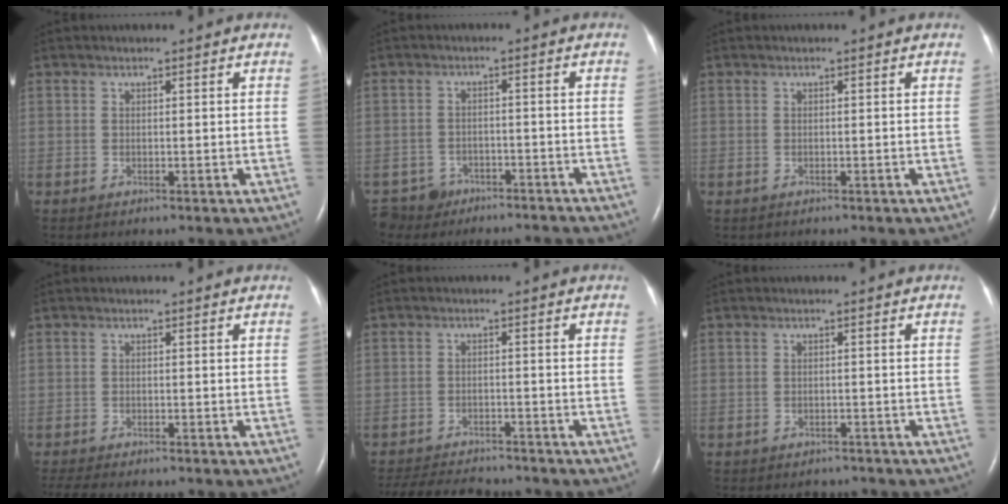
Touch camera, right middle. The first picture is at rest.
{"total": 6.3, "force": [-5.5, 3.0, -0.2], "torque": [0.005, 0.004, -0.085]}
{"total": 0.0}
{"total": 5.9, "force": [-5.1, 1.1, 2.9], "torque": [-0.046, -0.007, -0.073]}
{"total": 9.9, "force": [-9.2, 2.1, 3.1], "torque": [-0.057, -0.007, -0.134]}
{"total": 4.3, "force": [-3.8, 1.9, 0.6], "torque": [-0.010, 0.002, -0.044]}